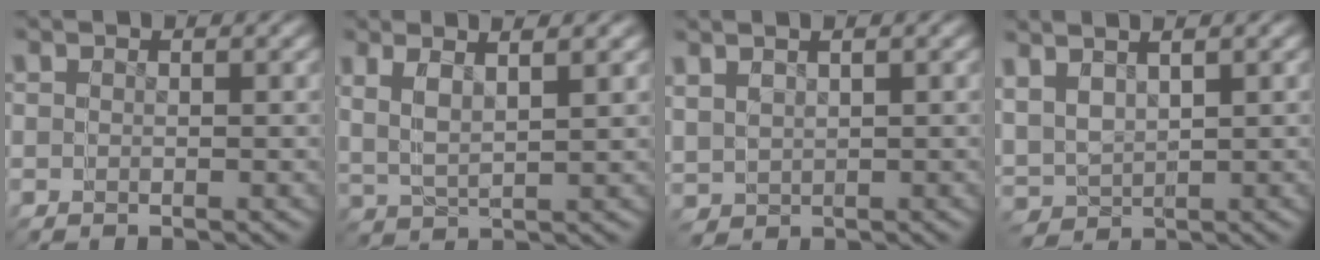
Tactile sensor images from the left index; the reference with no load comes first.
{"total": 3.3, "force": [2.8, -0.3, 1.8], "torque": [-0.031, 0.033, 0.041]}
{"total": 2.3, "force": [0.9, 1.9, 1.0], "torque": [-0.004, 0.002, 0.020]}
{"total": 5.7, "force": [1.6, 5.0, 2.1], "torque": [-0.054, -0.002, 0.032]}